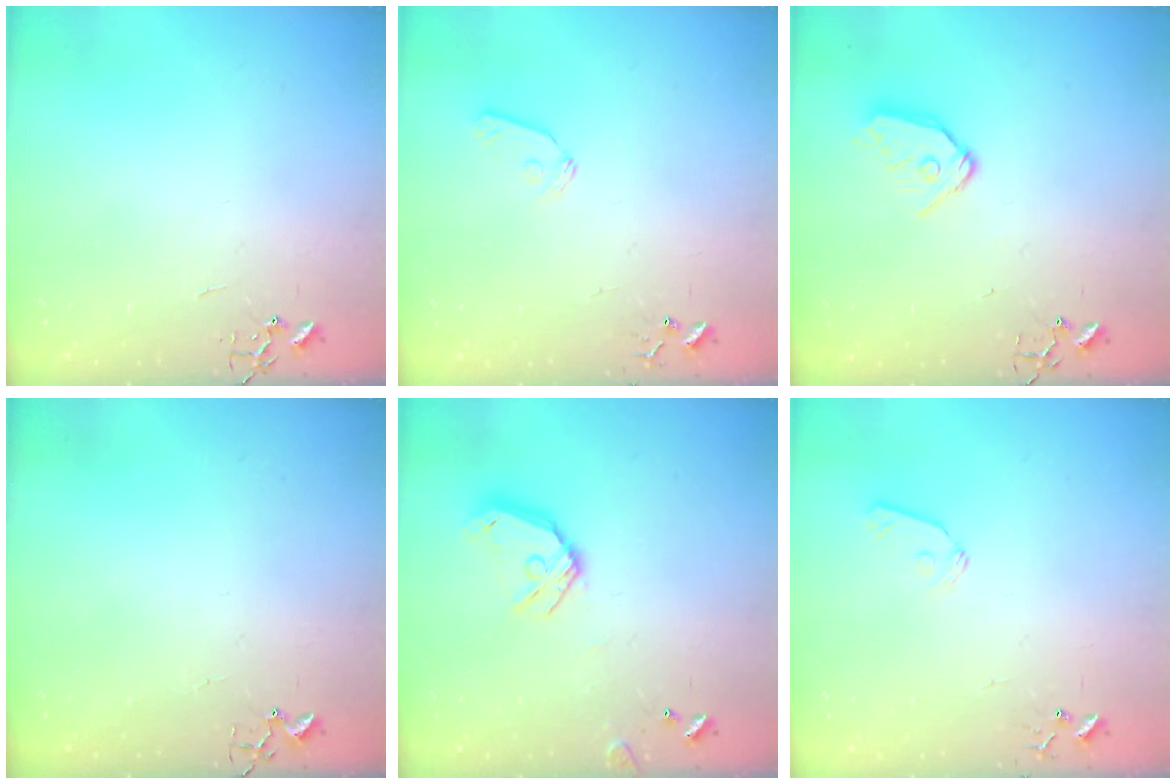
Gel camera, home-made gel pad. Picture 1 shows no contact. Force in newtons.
{"total": 7.3, "press": 7.3, "slide": 0.7}
{"total": 10.7, "press": 10.6, "slide": 1.1}
{"total": 3.3, "press": 3.3, "slide": 0.5}
{"total": 13.0, "press": 12.9, "slide": 1.9}
{"total": 7.3, "press": 7.3, "slide": 0.7}